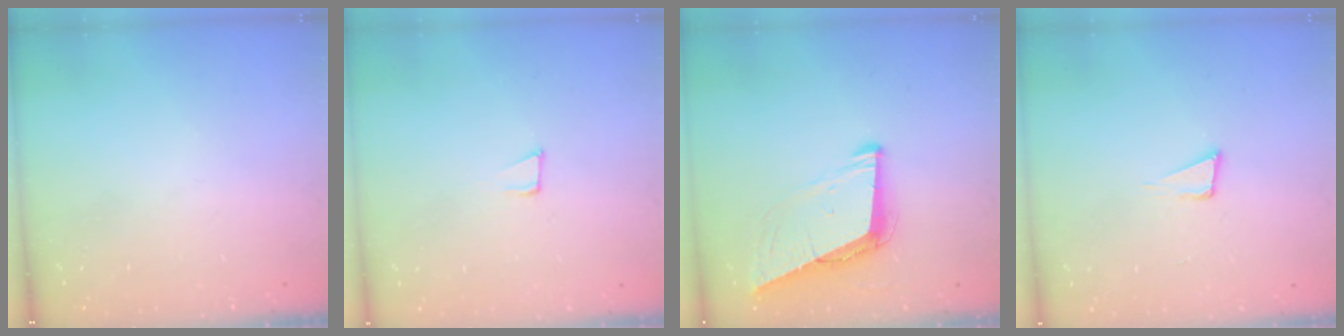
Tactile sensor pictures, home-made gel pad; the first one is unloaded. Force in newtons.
{"total": 7.0, "press": 6.8, "slide": 1.4}
{"total": 8.3, "press": 7.8, "slide": 3.1}
{"total": 3.9, "press": 2.6, "slide": 2.9}